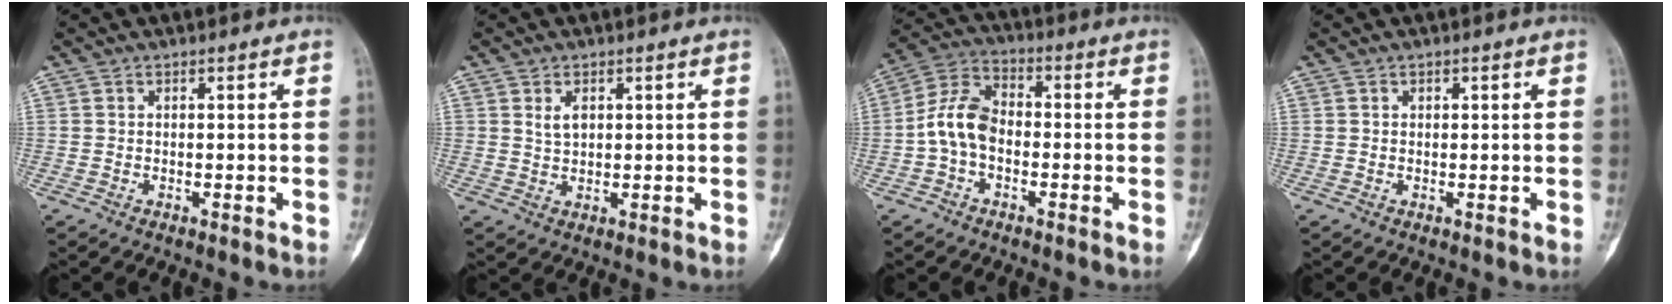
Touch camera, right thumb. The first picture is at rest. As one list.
[{"total": 2.8, "force": [1.1, 1.8, 1.8], "torque": [-0.026, -0.006, 0.023]}, {"total": 8.7, "force": [-1.6, 5.7, 6.3], "torque": [-0.115, 0.031, -0.045]}, {"total": 0.6, "force": [0.3, 0.4, 0.3], "torque": [-0.001, -0.001, 0.004]}]